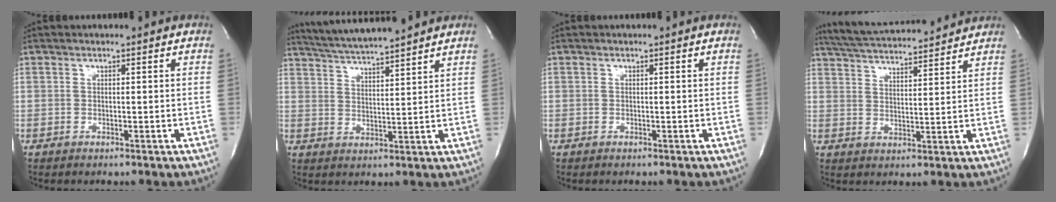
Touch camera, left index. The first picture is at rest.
{"total": 10.9, "force": [10.0, -0.5, 4.3], "torque": [-0.083, 0.019, 0.164]}
{"total": 0.0}
{"total": 15.2, "force": [14.3, 1.3, 5.1], "torque": [-0.097, 0.027, 0.218]}